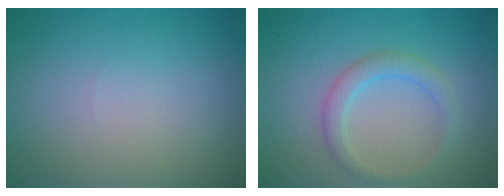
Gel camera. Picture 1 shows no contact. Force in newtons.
{"total": 2.3, "press": 2.3, "slide": 0.0}